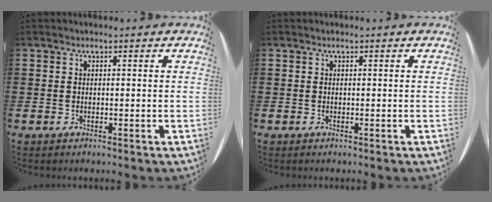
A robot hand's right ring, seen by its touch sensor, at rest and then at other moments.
{"total": 0.0}